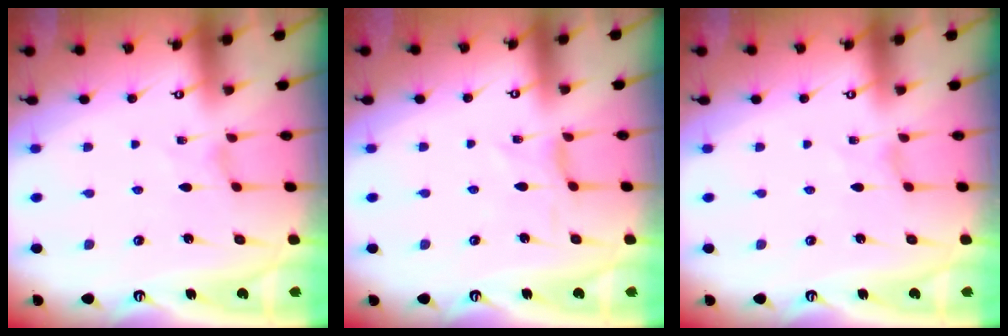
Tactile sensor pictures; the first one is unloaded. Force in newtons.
{"total": 0.7, "press": 0.6, "slide": 0.3}
{"total": 0.0}